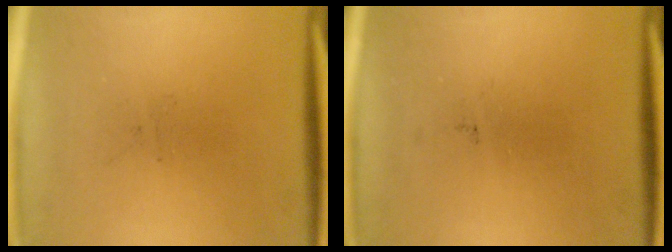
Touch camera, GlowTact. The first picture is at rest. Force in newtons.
{"total": 0.0}